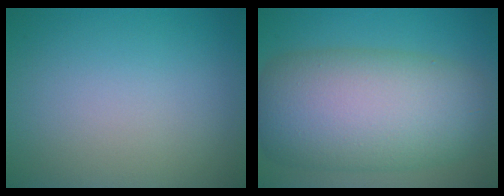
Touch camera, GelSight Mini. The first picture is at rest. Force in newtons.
{"total": 12.0, "press": 12.0, "slide": 0.2}